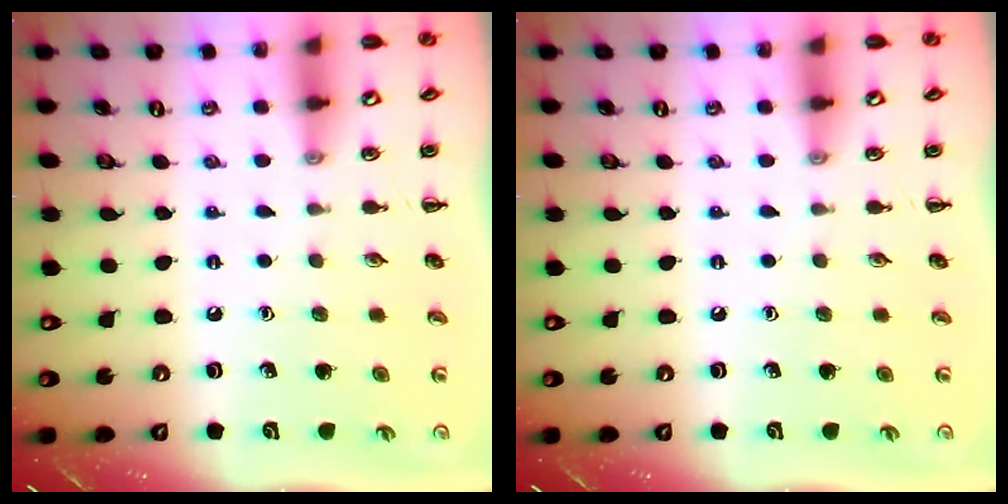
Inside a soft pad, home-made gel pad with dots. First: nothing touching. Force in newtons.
{"total": 0.0}